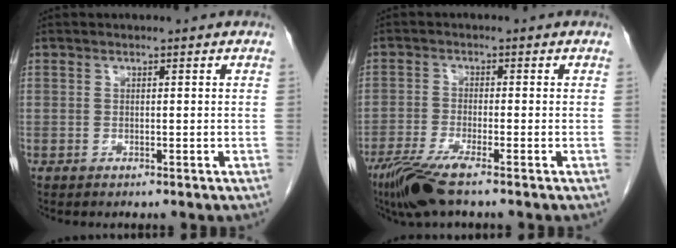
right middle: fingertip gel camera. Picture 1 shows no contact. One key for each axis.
{"total": 6.5, "fx": -4.6, "fy": 0.2, "fz": 4.6, "tx": -0.094, "ty": -0.021, "tz": -0.089}